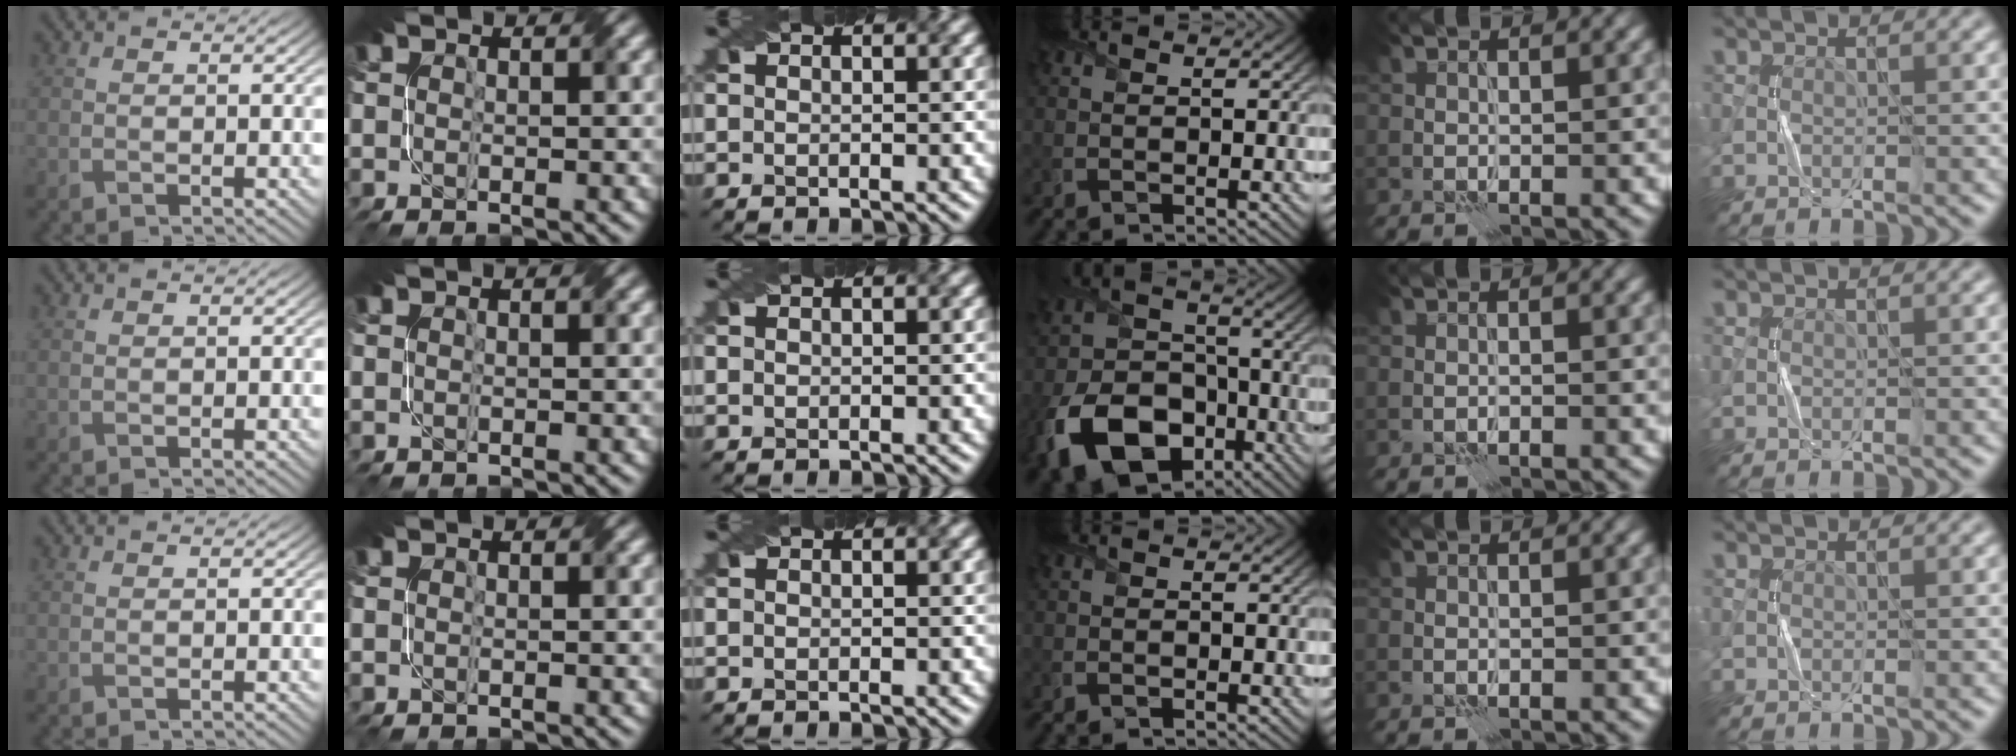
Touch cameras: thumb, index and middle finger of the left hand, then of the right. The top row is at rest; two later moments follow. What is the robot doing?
{"motion": "fold", "object": "napkin"}